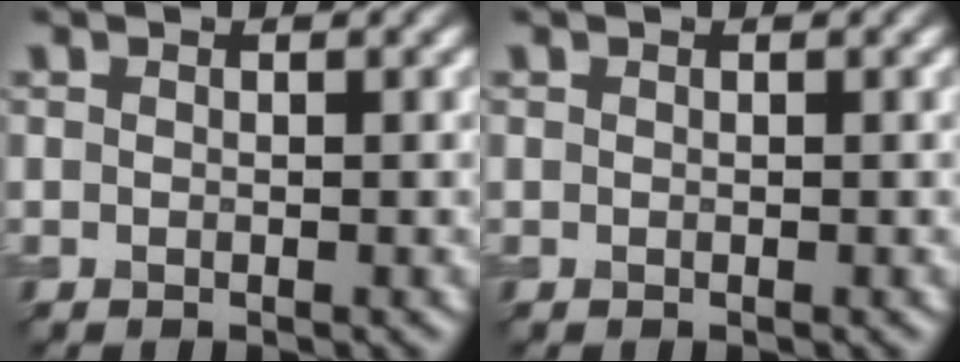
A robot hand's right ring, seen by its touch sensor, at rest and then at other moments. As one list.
[{"total": 0.0}]